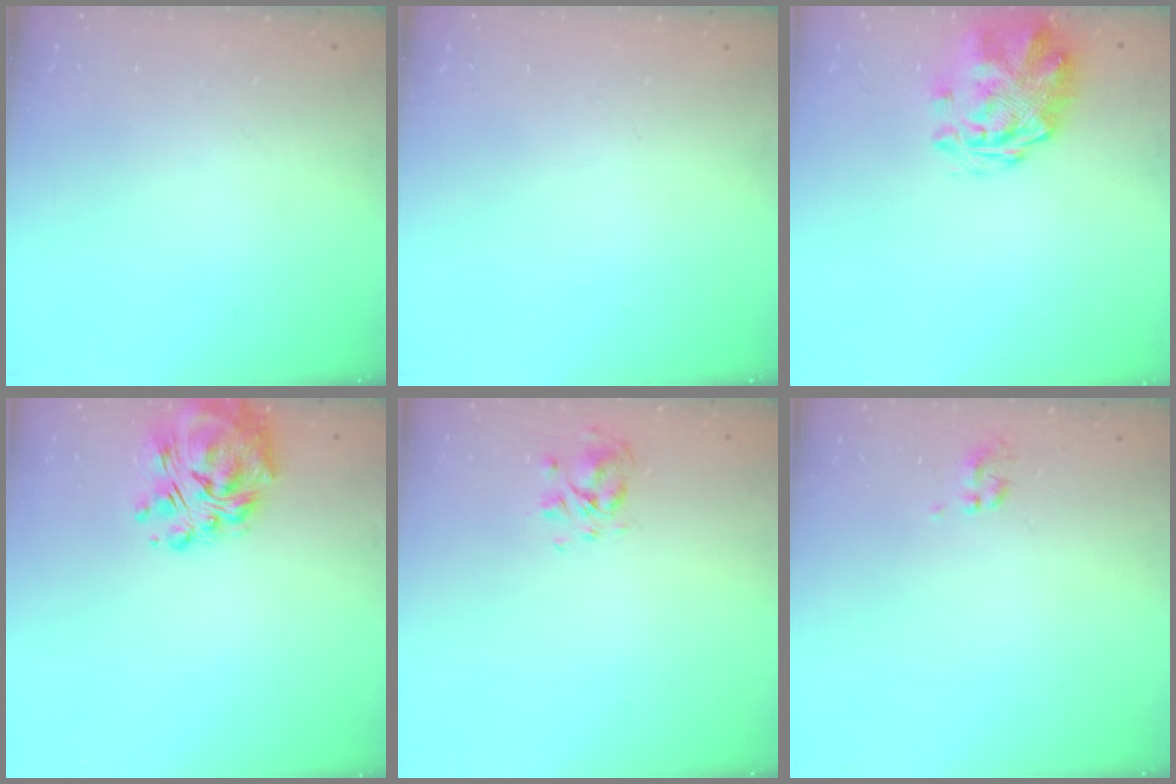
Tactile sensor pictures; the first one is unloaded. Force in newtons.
{"total": 0.0}
{"total": 3.1, "press": 2.7, "slide": 1.6}
{"total": 10.8, "press": 10.2, "slide": 3.7}
{"total": 4.2, "press": 4.0, "slide": 1.5}
{"total": 0.0}